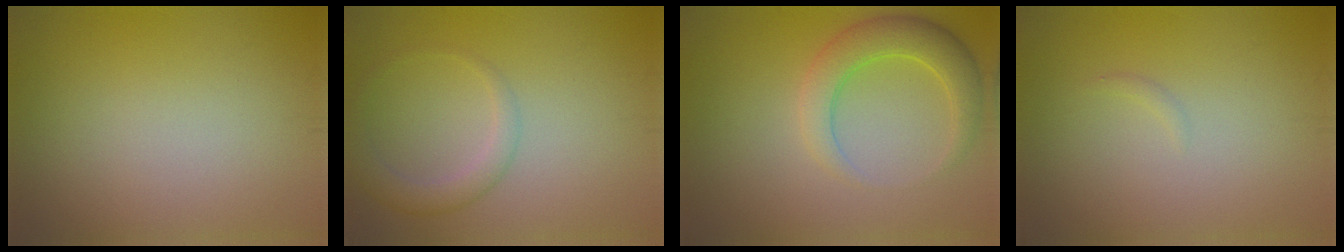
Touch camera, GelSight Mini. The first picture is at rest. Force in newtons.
{"total": 2.5, "press": 2.5, "slide": 0.1}
{"total": 4.3, "press": 4.3, "slide": 0.2}
{"total": 0.5, "press": 0.5, "slide": 0.1}